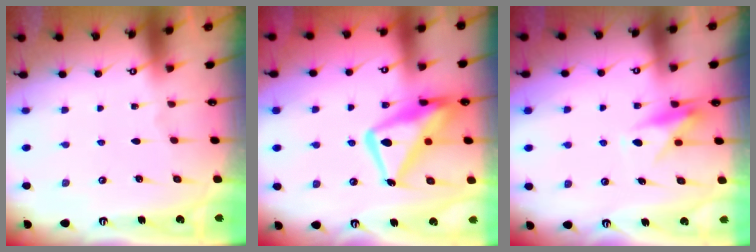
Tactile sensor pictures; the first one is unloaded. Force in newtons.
{"total": 16.1, "press": 16.1, "slide": 1.6}
{"total": 7.8, "press": 7.8, "slide": 0.5}